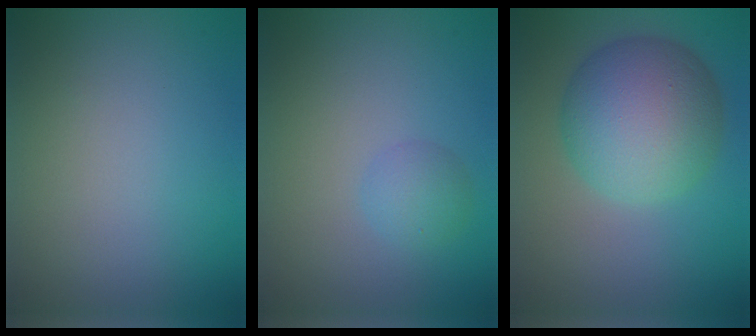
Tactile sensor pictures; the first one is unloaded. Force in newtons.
{"total": 1.8, "press": 1.7, "slide": 0.2}
{"total": 8.7, "press": 8.6, "slide": 0.2}